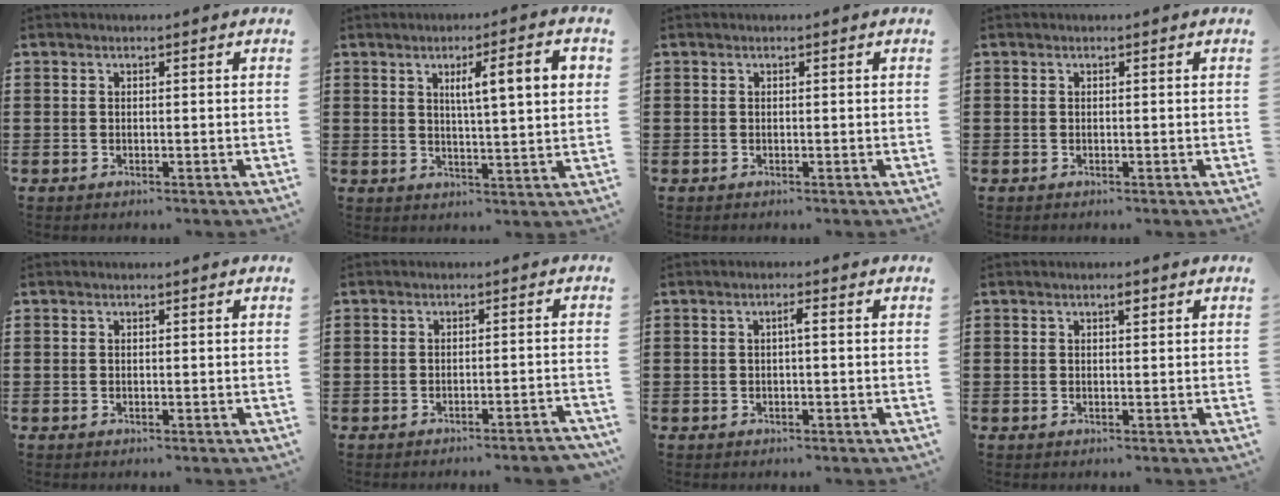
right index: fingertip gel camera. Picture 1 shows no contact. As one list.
[{"total": 7.4, "force": [2.4, 1.0, 6.9], "torque": [-0.120, -0.003, 0.032]}, {"total": 0.0}, {"total": 0.0}, {"total": 0.0}, {"total": 1.9, "force": [-1.9, -0.2, 0.5], "torque": [-0.011, -0.001, -0.039]}, {"total": 1.4, "force": [0.0, 0.0, 1.4], "torque": [-0.027, 0.002, -0.003]}, {"total": 1.3, "force": [0.7, 0.4, 1.0], "torque": [-0.013, 0.001, 0.010]}]